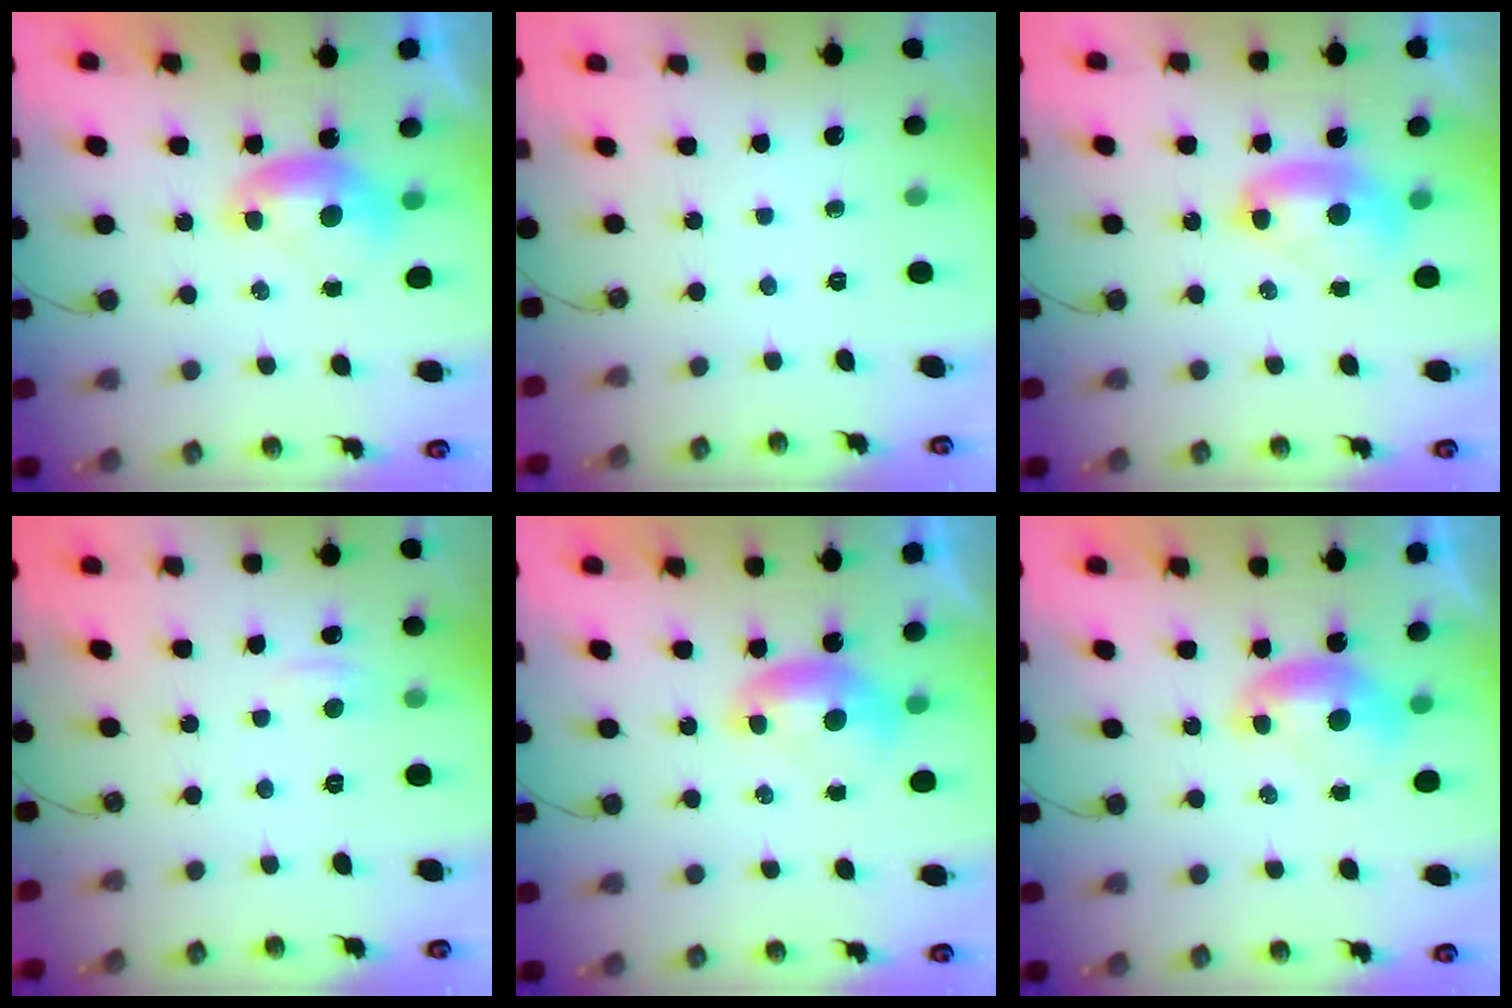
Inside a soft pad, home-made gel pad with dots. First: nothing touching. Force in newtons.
{"total": 0.0}
{"total": 2.7, "press": 2.7, "slide": 0.1}
{"total": 1.9, "press": 1.8, "slide": 0.6}
{"total": 0.0}
{"total": 0.0}